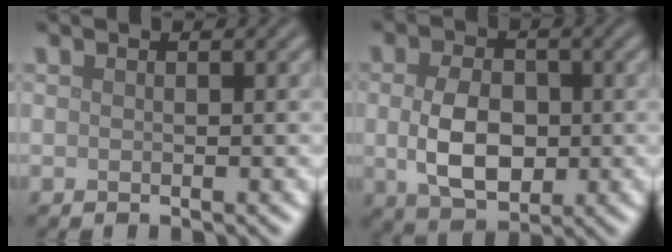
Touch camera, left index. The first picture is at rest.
{"total": 5.4, "force": [-0.3, 3.6, 4.1], "torque": [-0.082, -0.006, -0.003]}